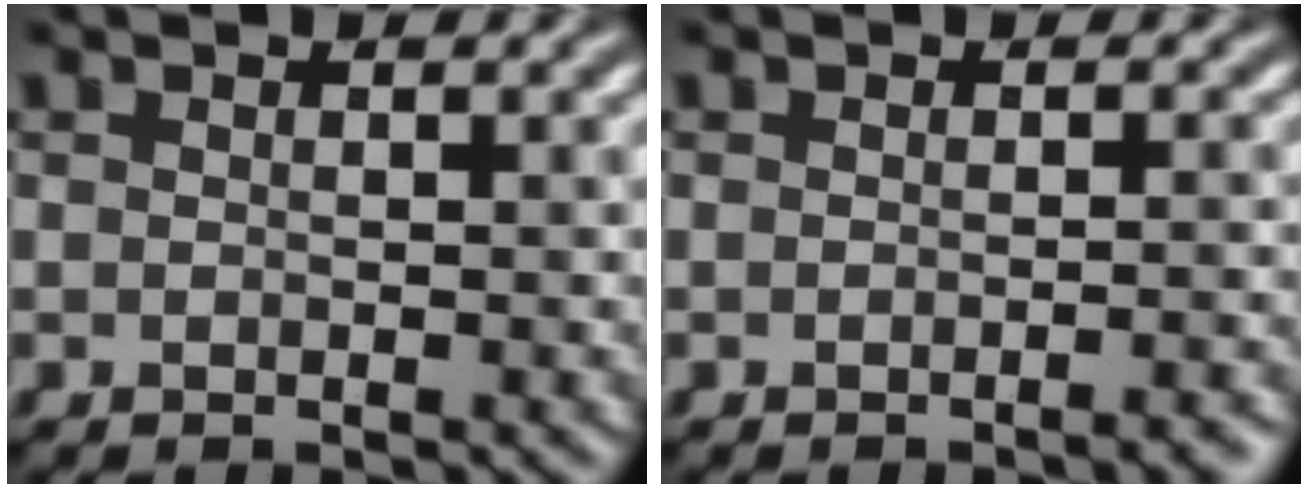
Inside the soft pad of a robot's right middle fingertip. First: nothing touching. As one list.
[{"total": 1.6, "force": [-1.0, 0.4, 1.2], "torque": [-0.006, 0.002, -0.017]}]